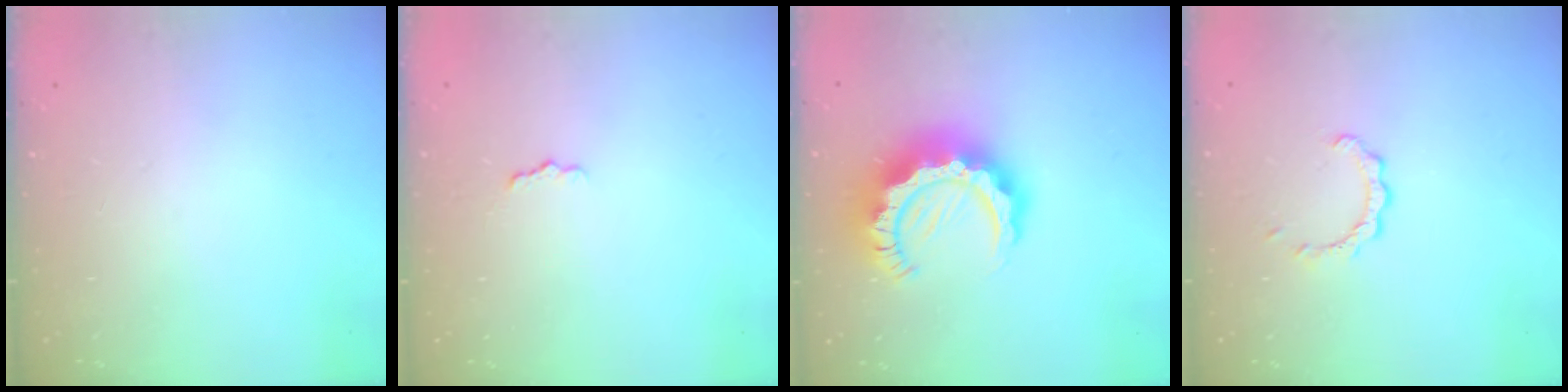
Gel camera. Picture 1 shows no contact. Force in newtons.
{"total": 2.9, "press": 2.9, "slide": 0.3}
{"total": 15.1, "press": 15.1, "slide": 1.2}
{"total": 2.9, "press": 2.8, "slide": 0.4}